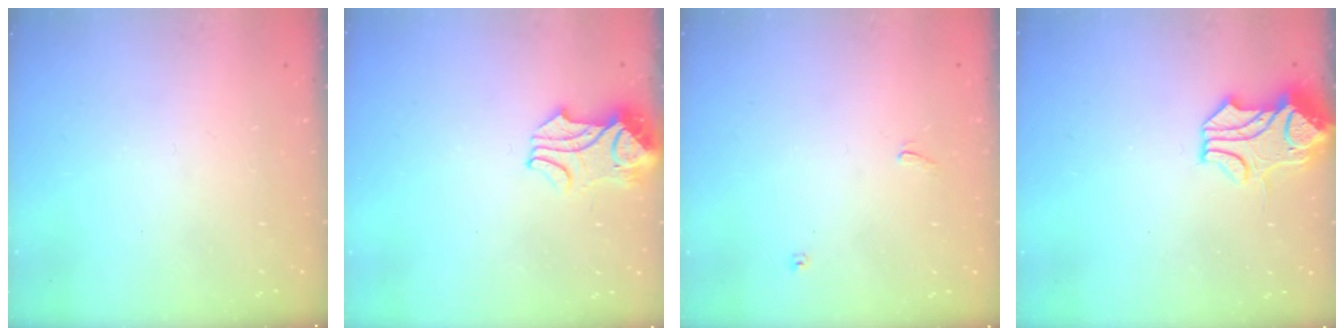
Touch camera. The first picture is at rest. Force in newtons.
{"total": 2.3, "press": 2.2, "slide": 0.5}
{"total": 4.2, "press": 4.2, "slide": 0.2}
{"total": 1.6, "press": 1.1, "slide": 1.2}